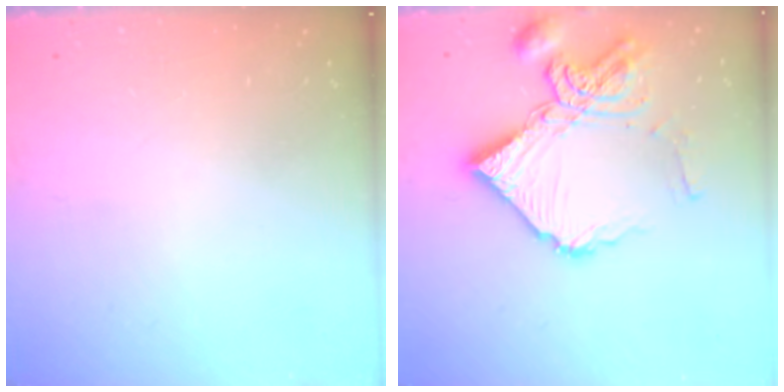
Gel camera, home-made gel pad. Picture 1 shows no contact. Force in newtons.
{"total": 16.7, "press": 16.6, "slide": 1.8}